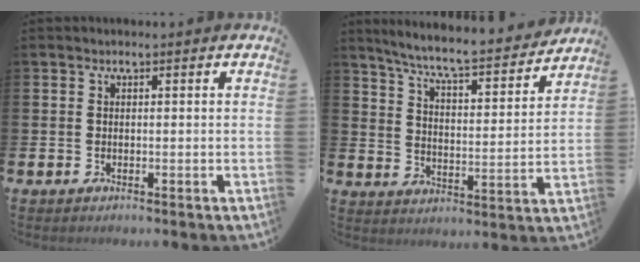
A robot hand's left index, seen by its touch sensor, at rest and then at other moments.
{"total": 7.6, "force": [7.0, 0.5, 2.7], "torque": [-0.077, -0.053, 0.116]}